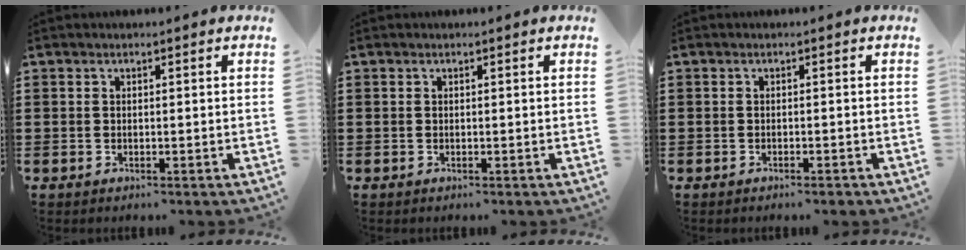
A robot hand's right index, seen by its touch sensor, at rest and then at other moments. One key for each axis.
{"total": 0.0}
{"total": 0.7, "fx": -0.6, "fy": 0.1, "fz": 0.4, "tx": -0.010, "ty": -0.003, "tz": -0.011}